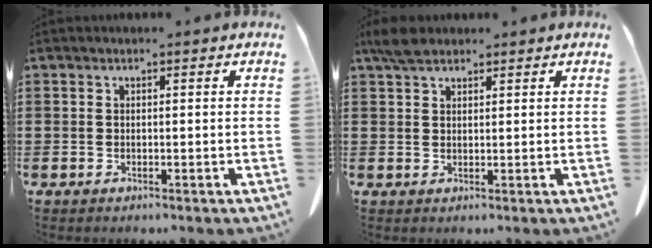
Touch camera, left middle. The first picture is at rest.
{"total": 3.4, "force": [2.6, 1.4, 1.7], "torque": [-0.041, 0.006, 0.050]}